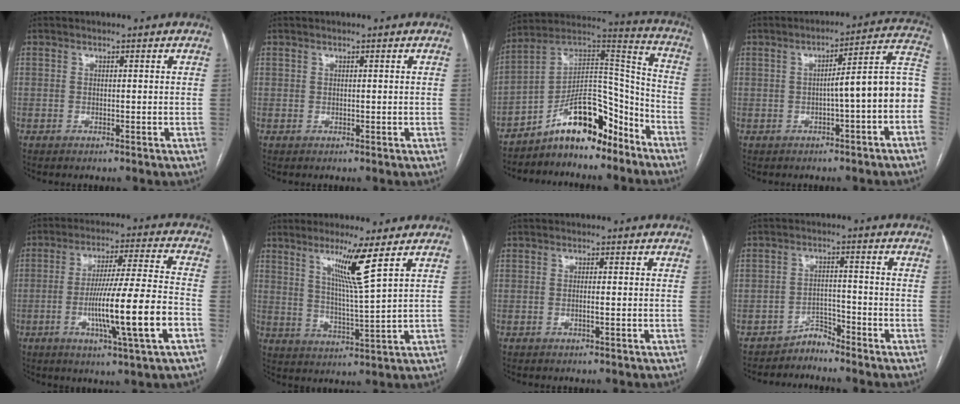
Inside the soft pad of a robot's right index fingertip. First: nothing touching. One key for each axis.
{"total": 0.0}
{"total": 14.0, "fx": -9.8, "fy": 4.8, "fz": 8.8, "tx": -0.146, "ty": 0.045, "tz": -0.167}
{"total": 10.5, "fx": -1.6, "fy": 0.6, "fz": 10.4, "tx": -0.130, "ty": 0.037, "tz": -0.026}
{"total": 15.5, "fx": -4.6, "fy": -0.5, "fz": 14.8, "tx": -0.261, "ty": -0.007, "tz": -0.078}
{"total": 7.9, "fx": 4.4, "fy": -1.5, "fz": 6.4, "tx": -0.116, "ty": -0.018, "tz": 0.080}
{"total": 1.0, "fx": -0.3, "fy": 0.0, "fz": 1.0, "tx": -0.021, "ty": -0.001, "tz": -0.005}
{"total": 2.8, "fx": -2.6, "fy": 0.7, "fz": -0.6, "tx": 0.021, "ty": 0.000, "tz": -0.045}